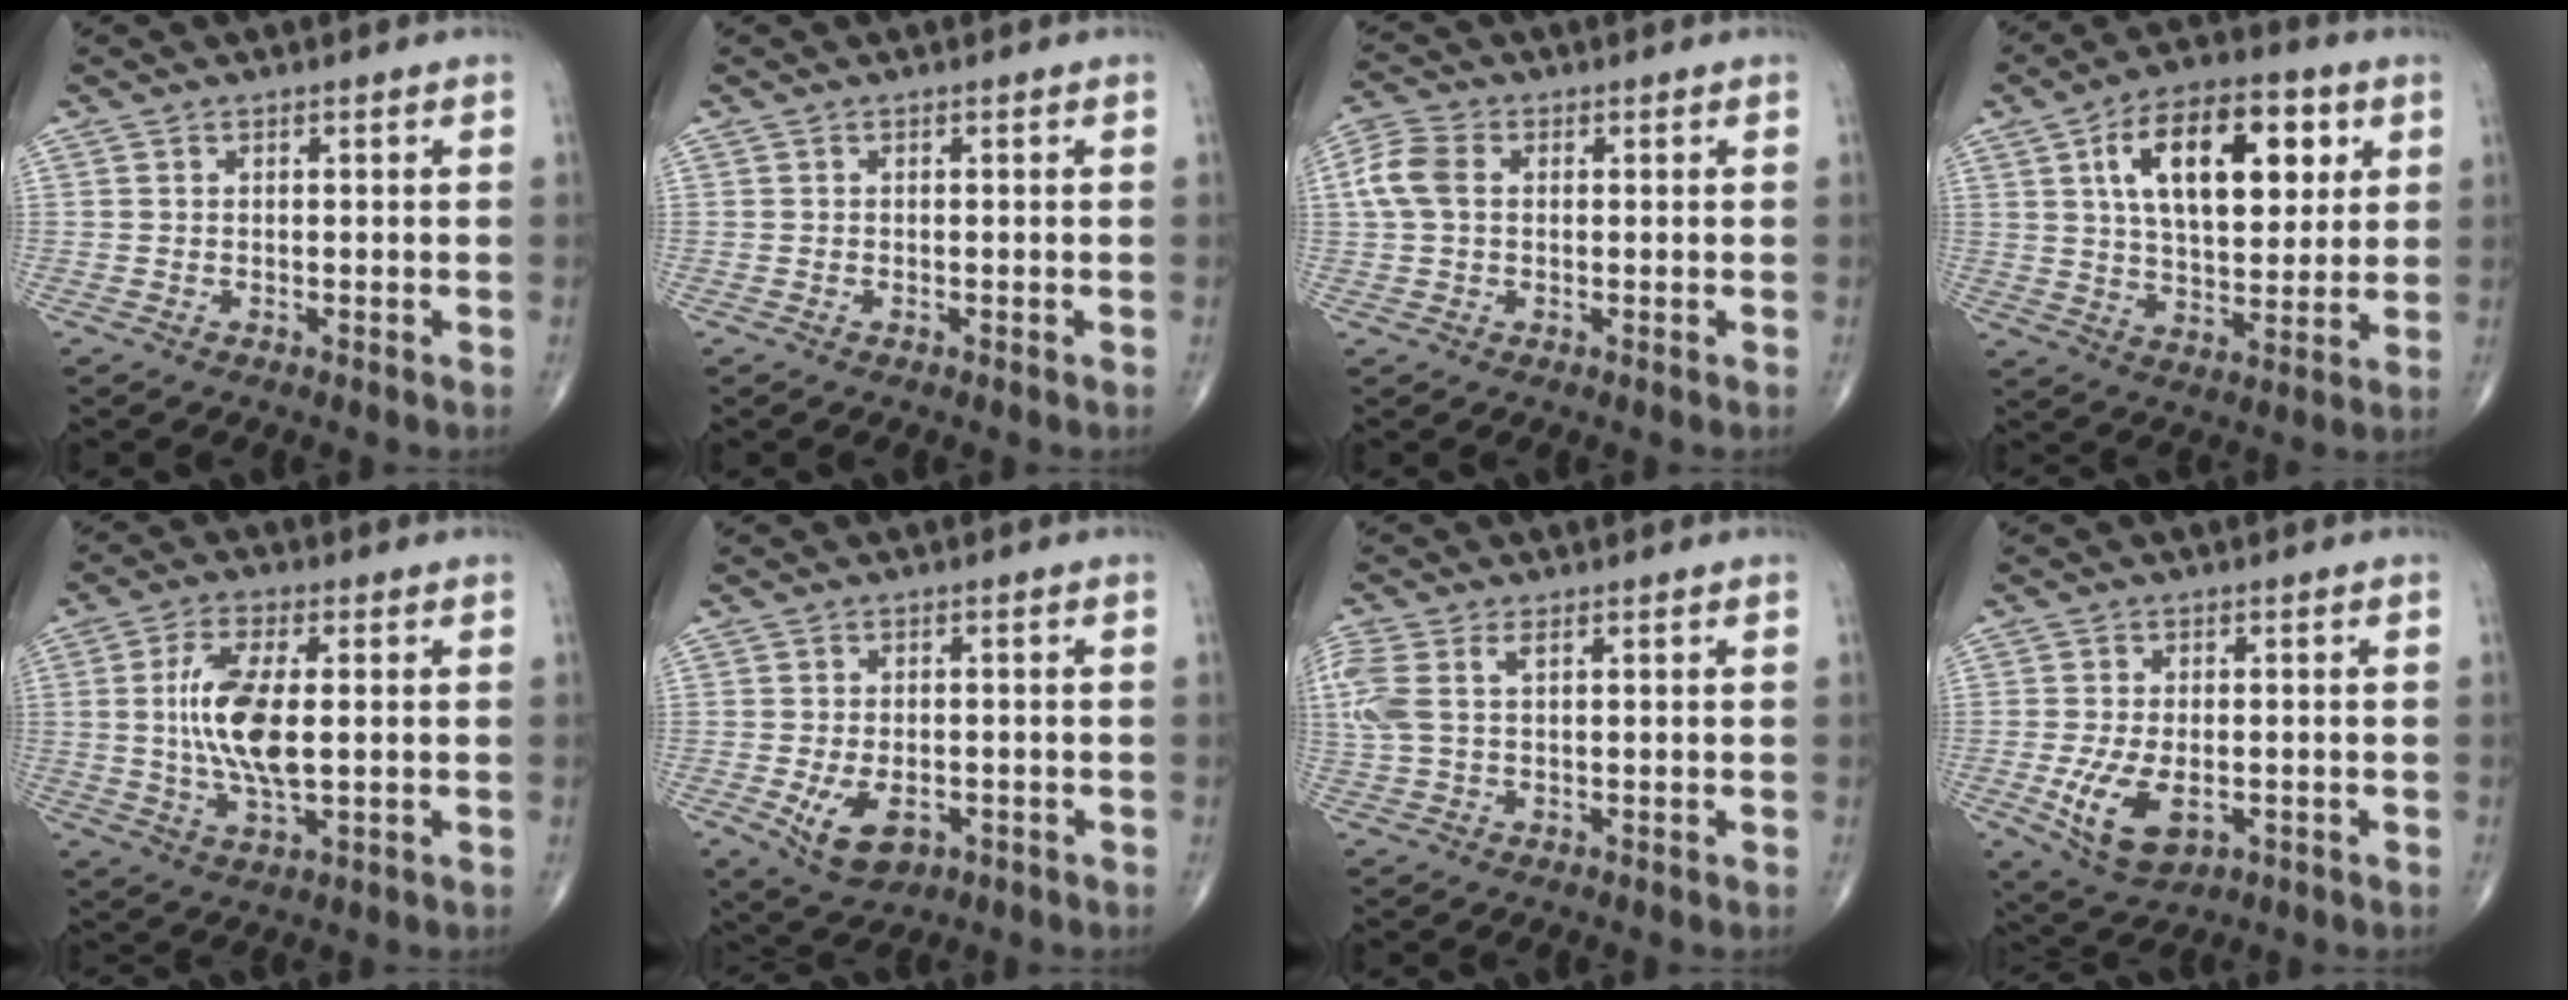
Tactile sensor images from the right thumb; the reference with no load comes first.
{"total": 0.0}
{"total": 6.1, "force": [0.7, 4.3, 4.3], "torque": [-0.105, 0.017, 0.009]}
{"total": 18.9, "force": [6.2, 9.6, 15.1], "torque": [-0.202, -0.012, 0.099]}
{"total": 11.4, "force": [0.5, 4.4, 10.5], "torque": [-0.214, -0.009, 0.010]}
{"total": 7.3, "force": [-2.3, 4.3, 5.4], "torque": [-0.087, -0.002, -0.027]}
{"total": 7.3, "force": [2.1, 3.9, 5.8], "torque": [-0.175, 0.021, 0.047]}
{"total": 9.4, "force": [-2.4, 5.1, 7.5], "torque": [-0.141, -0.008, -0.030]}